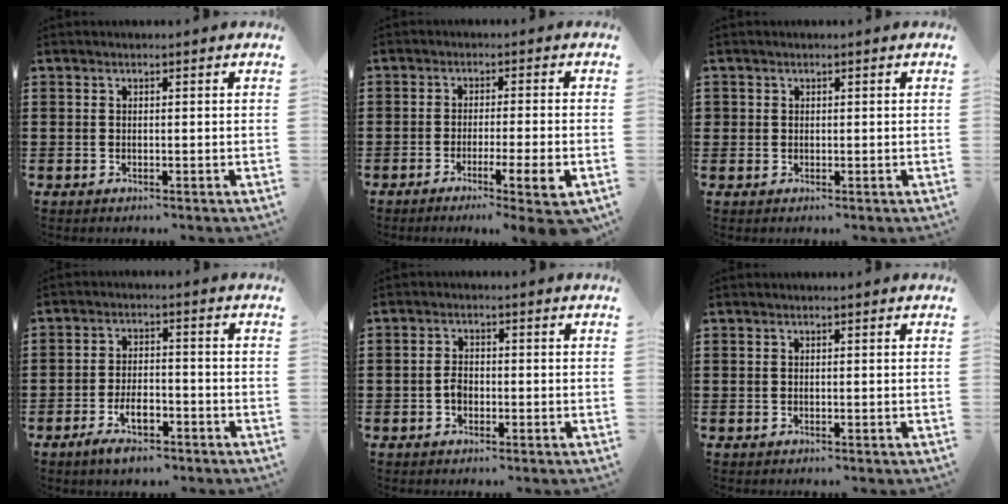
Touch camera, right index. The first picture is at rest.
{"total": 4.4, "force": [-2.4, -0.3, 3.7], "torque": [-0.057, -0.013, -0.039]}
{"total": 0.8, "force": [0.2, 0.8, 0.1], "torque": [-0.002, 0.005, 0.003]}
{"total": 5.5, "force": [-3.4, 2.1, 3.8], "torque": [-0.081, 0.002, -0.066]}
{"total": 2.1, "force": [-0.8, 1.3, 1.5], "torque": [-0.030, 0.003, -0.016]}
{"total": 0.0}